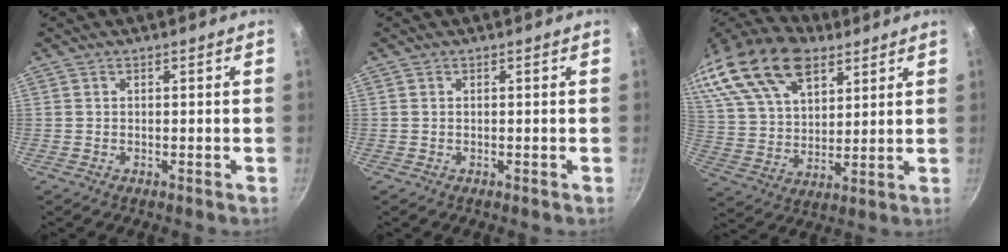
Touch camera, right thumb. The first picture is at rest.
{"total": 0.0}
{"total": 27.5, "force": [15.9, 15.7, 16.1], "torque": [-0.335, 0.000, 0.291]}